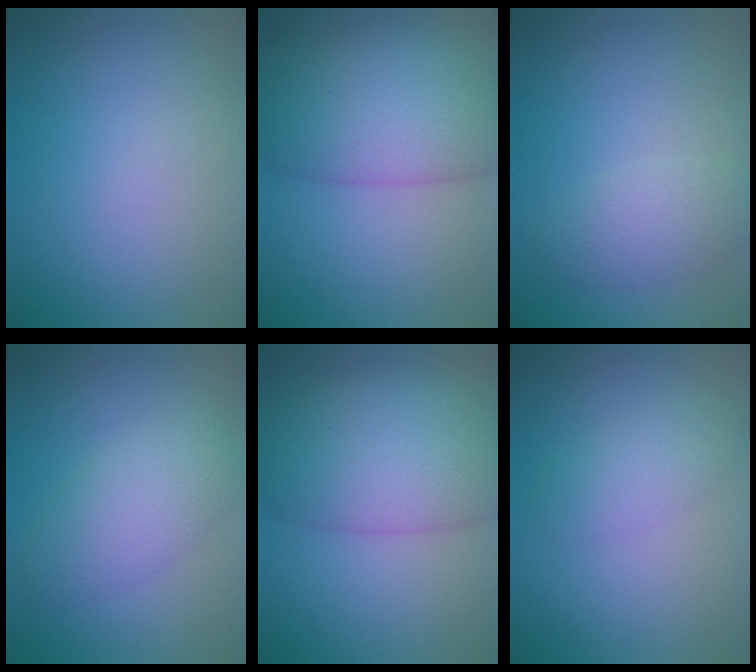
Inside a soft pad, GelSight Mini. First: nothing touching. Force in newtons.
{"total": 10.5, "press": 10.5, "slide": 0.4}
{"total": 2.9, "press": 2.9, "slide": 0.1}
{"total": 4.1, "press": 4.1, "slide": 0.2}
{"total": 9.4, "press": 9.4, "slide": 0.2}
{"total": 2.2, "press": 2.2, "slide": 0.1}